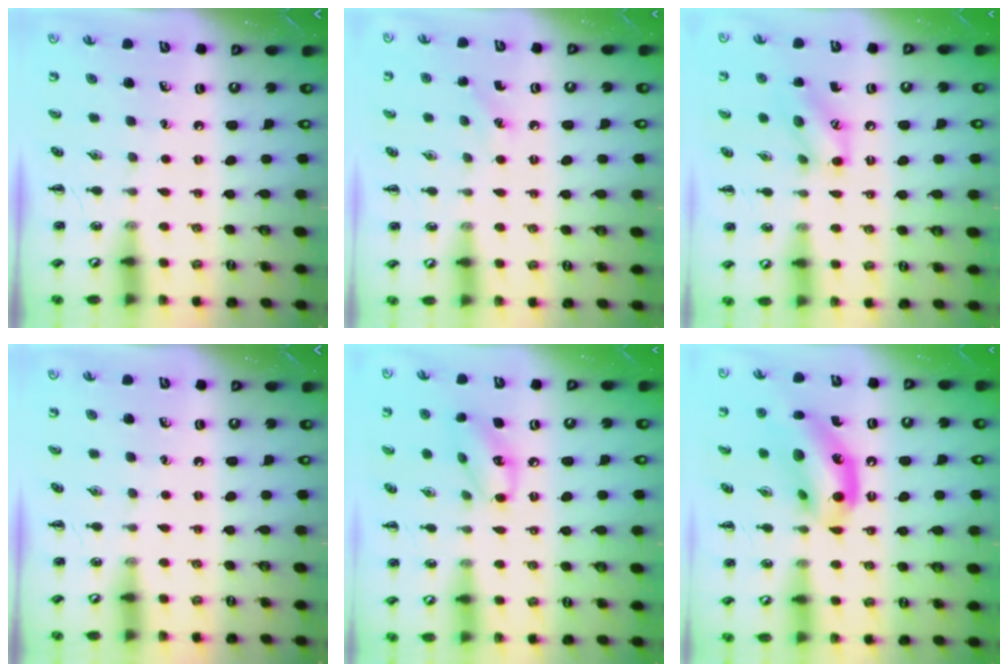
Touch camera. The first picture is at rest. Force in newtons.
{"total": 4.8, "press": 4.7, "slide": 1.2}
{"total": 10.3, "press": 10.2, "slide": 1.1}
{"total": 0.0}
{"total": 10.0, "press": 9.9, "slide": 1.0}
{"total": 15.2, "press": 14.7, "slide": 3.8}